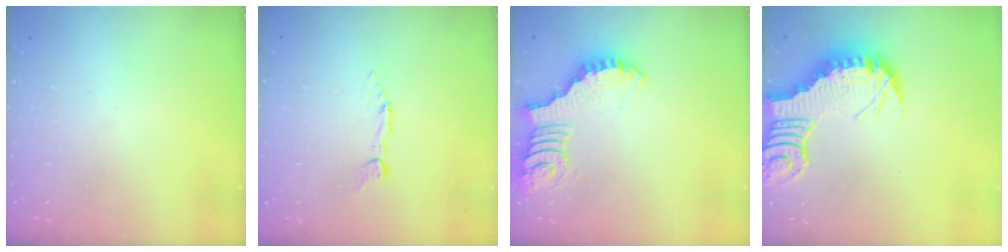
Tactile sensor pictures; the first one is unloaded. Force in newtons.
{"total": 3.0, "press": 3.0, "slide": 0.2}
{"total": 2.6, "press": 2.6, "slide": 0.5}
{"total": 3.5, "press": 3.4, "slide": 0.5}